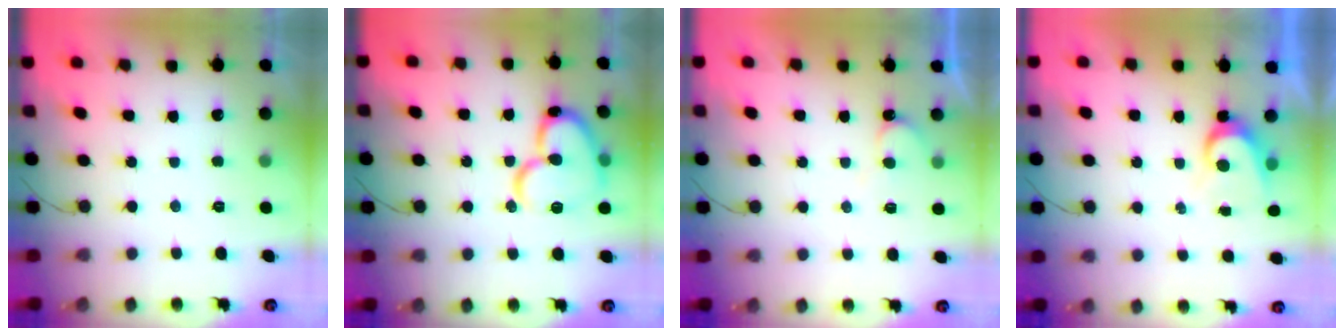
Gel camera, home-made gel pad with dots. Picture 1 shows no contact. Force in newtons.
{"total": 17.2, "press": 17.1, "slide": 1.5}
{"total": 5.4, "press": 5.4, "slide": 0.4}
{"total": 5.0, "press": 5.0, "slide": 0.5}